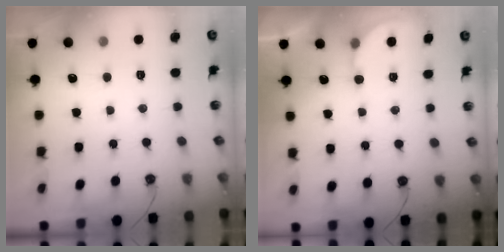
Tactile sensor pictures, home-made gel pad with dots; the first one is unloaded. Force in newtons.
{"total": 2.7, "press": 2.7, "slide": 0.1}